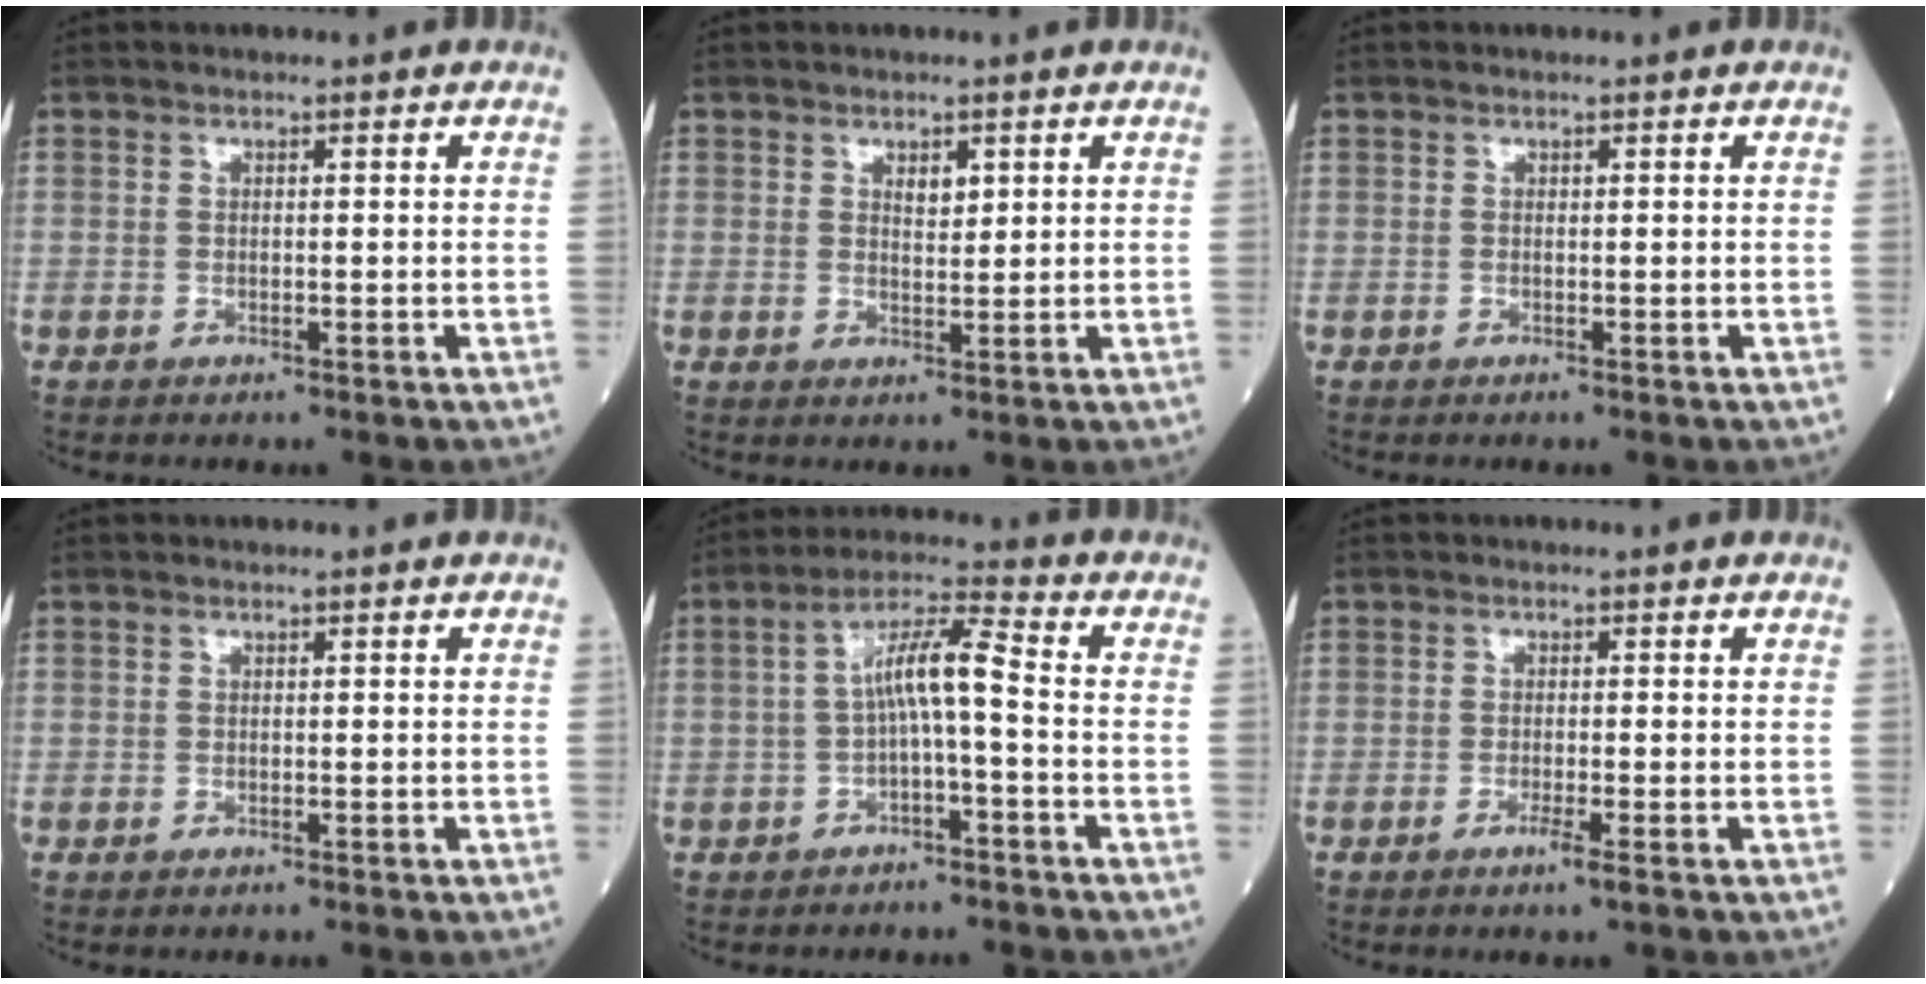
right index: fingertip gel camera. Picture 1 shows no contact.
{"total": 2.0, "force": [1.2, 0.7, 1.5], "torque": [-0.022, -0.003, 0.021]}
{"total": 0.0}
{"total": 0.0}
{"total": 6.7, "force": [-0.6, 0.7, 6.6], "torque": [-0.120, 0.025, -0.013]}
{"total": 1.6, "force": [-0.8, -0.5, 1.4], "torque": [-0.027, -0.005, -0.016]}